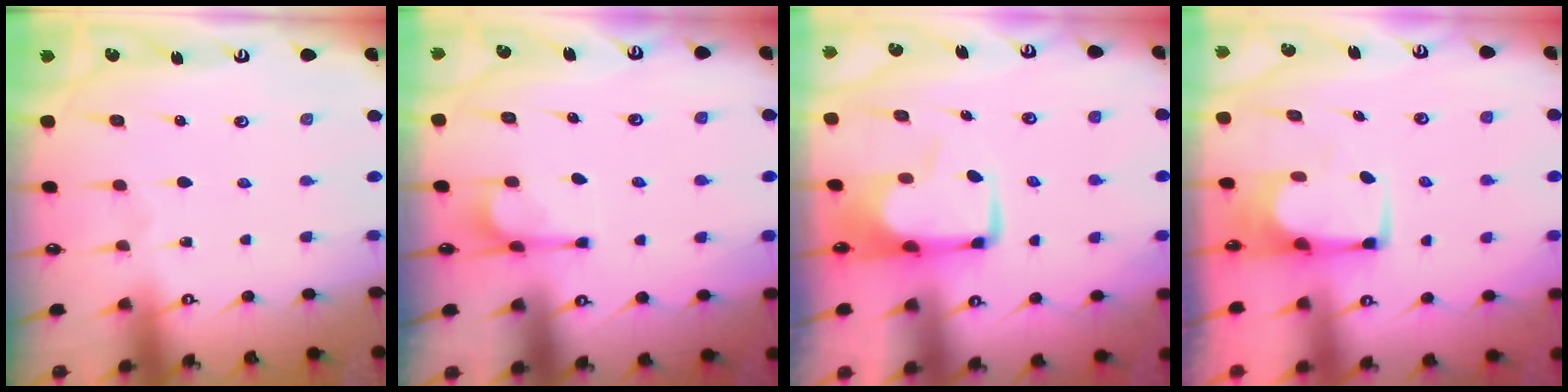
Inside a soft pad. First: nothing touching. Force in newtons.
{"total": 4.5, "press": 4.5, "slide": 0.7}
{"total": 1.0, "press": 0.8, "slide": 0.6}
{"total": 1.8, "press": 1.7, "slide": 0.3}